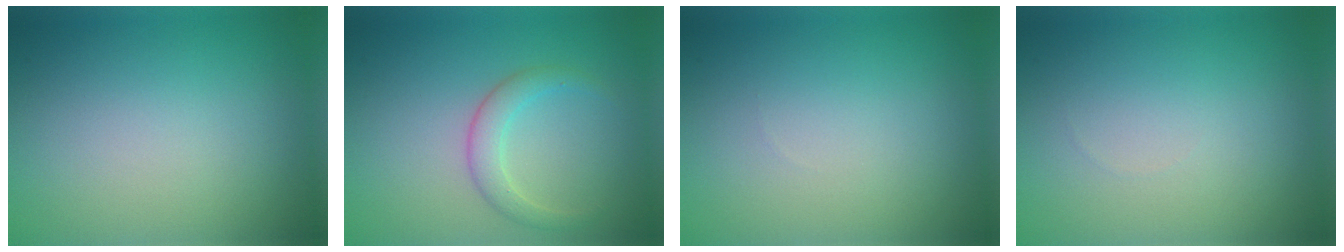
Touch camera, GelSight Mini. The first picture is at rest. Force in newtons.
{"total": 2.3, "press": 2.3, "slide": 0.1}
{"total": 0.0}
{"total": 0.0}